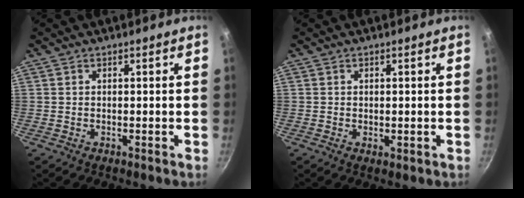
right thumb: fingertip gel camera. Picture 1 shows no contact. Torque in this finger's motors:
{"motor_torque": [-0.18, -0.01, -0.44, 0.05, -0.04]}